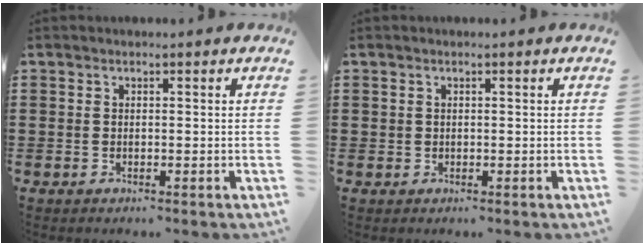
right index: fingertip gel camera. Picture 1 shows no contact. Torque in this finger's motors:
{"motor_torque": [1.09, 1.05, 0.02, 0.01]}